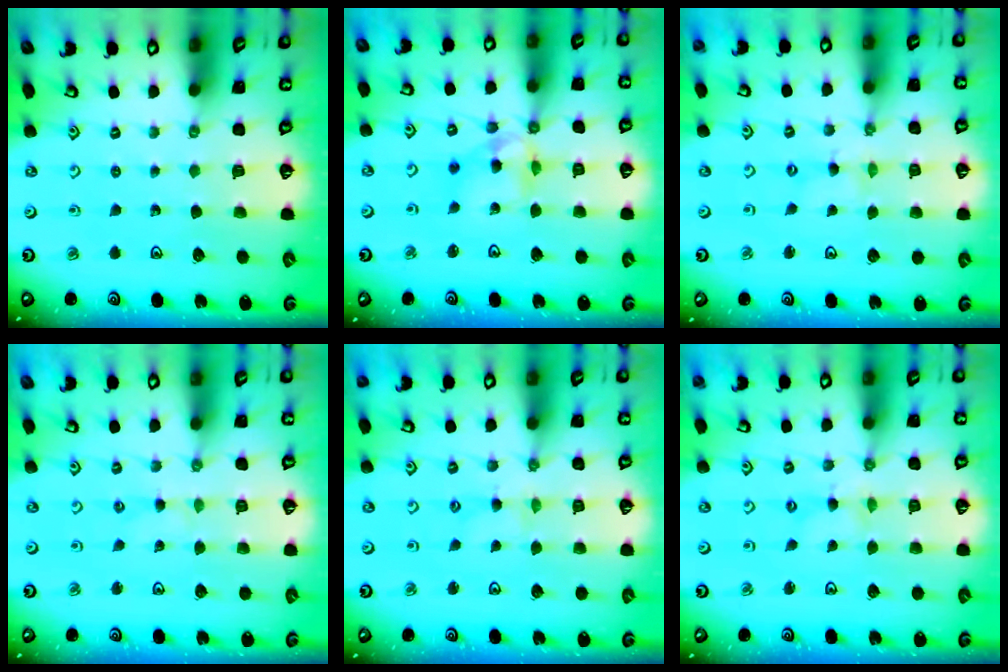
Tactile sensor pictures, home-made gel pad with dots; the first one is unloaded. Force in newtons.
{"total": 11.6, "press": 11.4, "slide": 1.9}
{"total": 0.0}
{"total": 0.0}
{"total": 1.6, "press": 1.6, "slide": 0.3}
{"total": 0.0}